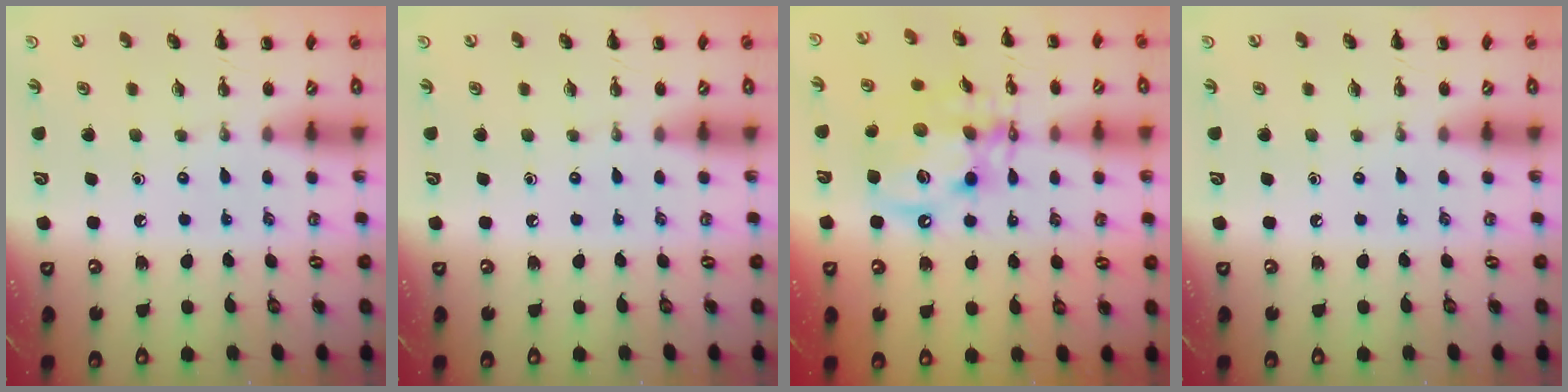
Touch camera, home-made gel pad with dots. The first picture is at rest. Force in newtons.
{"total": 0.0}
{"total": 13.2, "press": 12.9, "slide": 2.4}
{"total": 0.0}